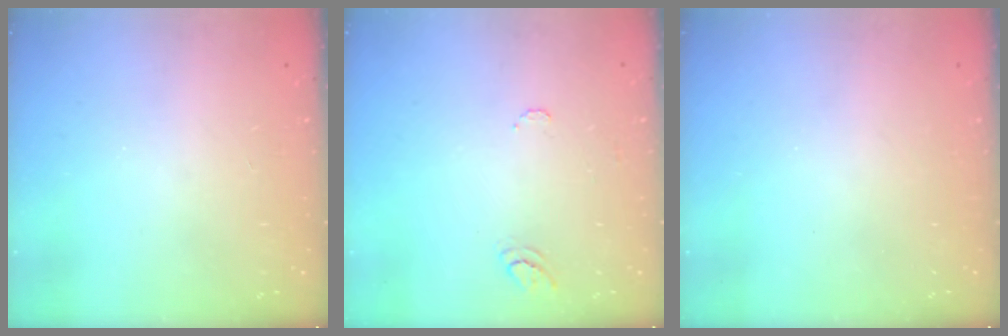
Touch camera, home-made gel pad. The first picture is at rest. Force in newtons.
{"total": 6.4, "press": 6.3, "slide": 0.5}
{"total": 0.0}